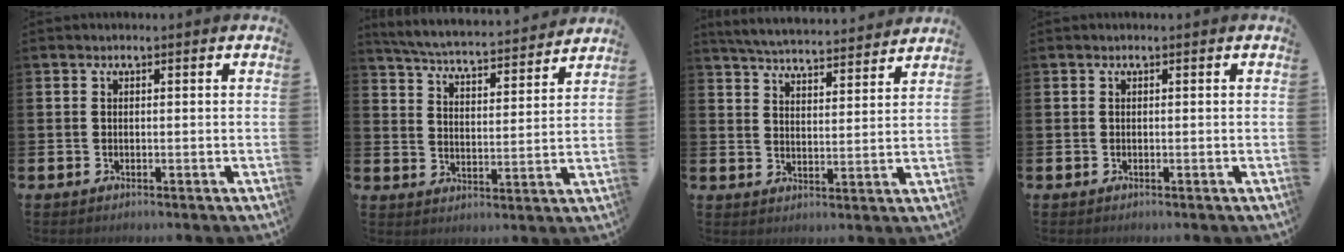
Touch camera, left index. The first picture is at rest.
{"total": 5.4, "force": [5.3, 0.3, 1.1], "torque": [-0.051, -0.043, 0.090]}
{"total": 5.5, "force": [5.5, 0.3, 0.5], "torque": [-0.030, -0.041, 0.096]}
{"total": 0.0}